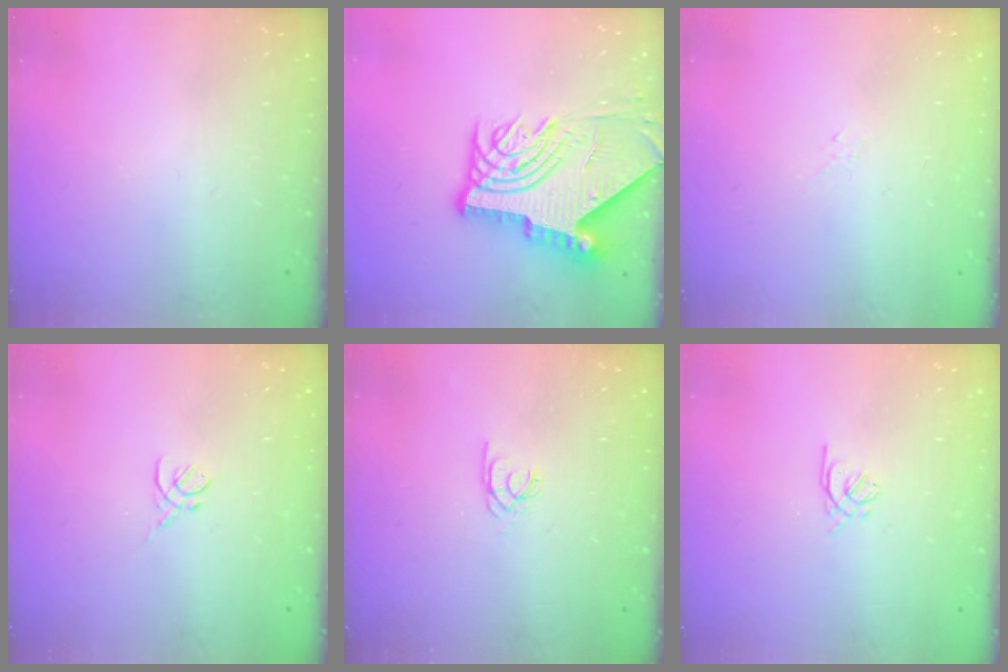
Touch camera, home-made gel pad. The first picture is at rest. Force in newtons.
{"total": 14.9, "press": 14.8, "slide": 1.9}
{"total": 2.1, "press": 2.0, "slide": 0.6}
{"total": 2.7, "press": 2.6, "slide": 0.8}
{"total": 2.0, "press": 2.0, "slide": 0.4}
{"total": 1.2, "press": 1.0, "slide": 0.5}